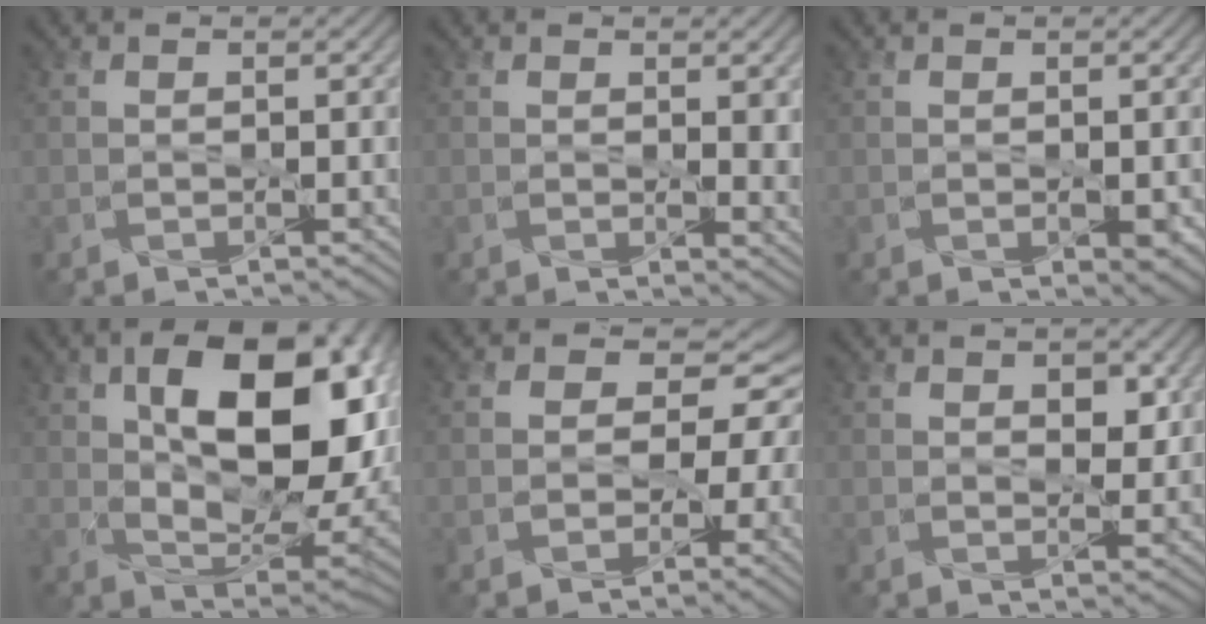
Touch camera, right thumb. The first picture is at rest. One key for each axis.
{"total": 2.5, "fx": 0.9, "fy": 1.0, "fz": 2.2, "tx": -0.030, "ty": -0.006, "tz": 0.017}
{"total": 1.1, "fx": -0.2, "fy": 0.6, "fz": 0.9, "tx": -0.014, "ty": -0.007, "tz": 0.001}
{"total": 16.0, "fx": 4.0, "fy": 8.7, "fz": 12.8, "tx": -0.195, "ty": 0.000, "tz": 0.071}
{"total": 8.2, "fx": -0.1, "fy": 6.6, "fz": 4.8, "tx": -0.048, "ty": 0.007, "tz": -0.019}
{"total": 3.0, "fx": 1.2, "fy": 1.8, "fz": 2.2, "tx": -0.036, "ty": -0.006, "tz": 0.021}